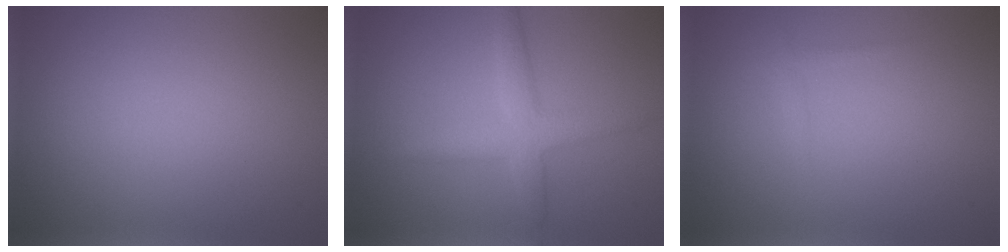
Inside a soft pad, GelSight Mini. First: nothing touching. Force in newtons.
{"total": 3.2, "press": 3.2, "slide": 0.1}
{"total": 0.7, "press": 0.7, "slide": 0.0}